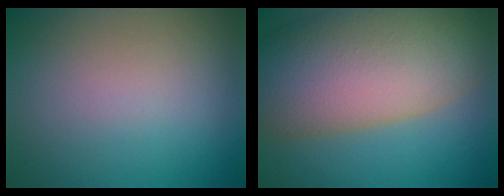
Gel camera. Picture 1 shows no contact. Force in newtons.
{"total": 12.3, "press": 12.2, "slide": 0.6}